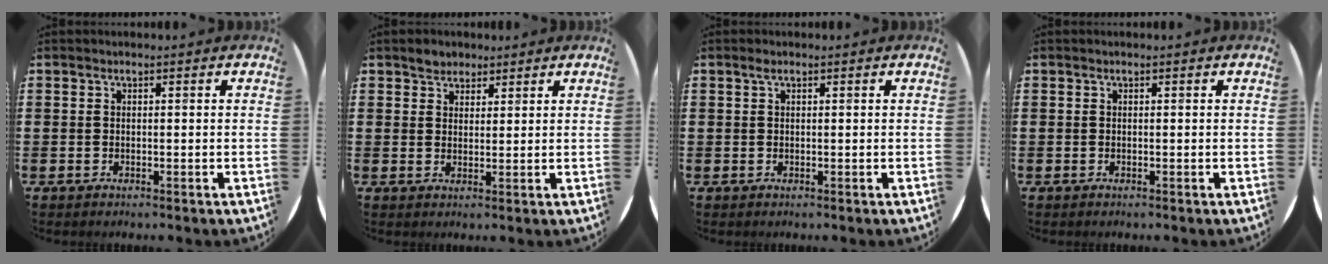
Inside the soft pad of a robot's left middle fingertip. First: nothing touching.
{"total": 2.3, "force": [2.0, 1.1, 0.0], "torque": [0.004, 0.001, 0.039]}
{"total": 0.7, "force": [0.4, 0.4, 0.3], "torque": [-0.001, 0.000, 0.006]}
{"total": 0.0}